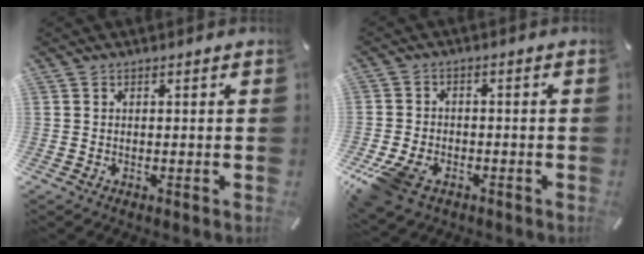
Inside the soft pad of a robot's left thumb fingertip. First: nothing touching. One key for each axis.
{"total": 9.6, "fx": -5.2, "fy": 6.0, "fz": 5.4, "tx": -0.123, "ty": 0.018, "tz": -0.097}